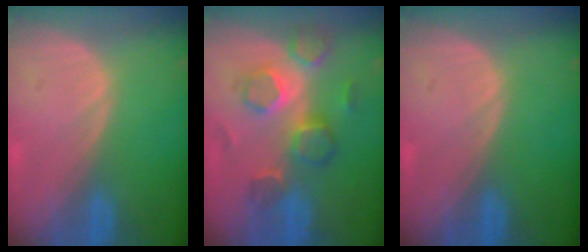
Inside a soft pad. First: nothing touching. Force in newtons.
{"total": 9.1, "press": 7.8, "slide": 4.6}
{"total": 0.0}